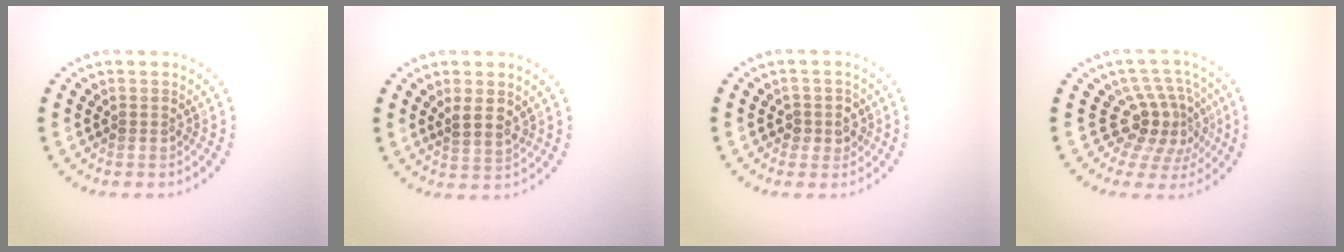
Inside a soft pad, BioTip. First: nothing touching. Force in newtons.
{"total": 2.3, "press": 2.1, "slide": 0.8}
{"total": 1.9, "press": 1.7, "slide": 0.9}
{"total": 4.3, "press": 3.1, "slide": 3.0}